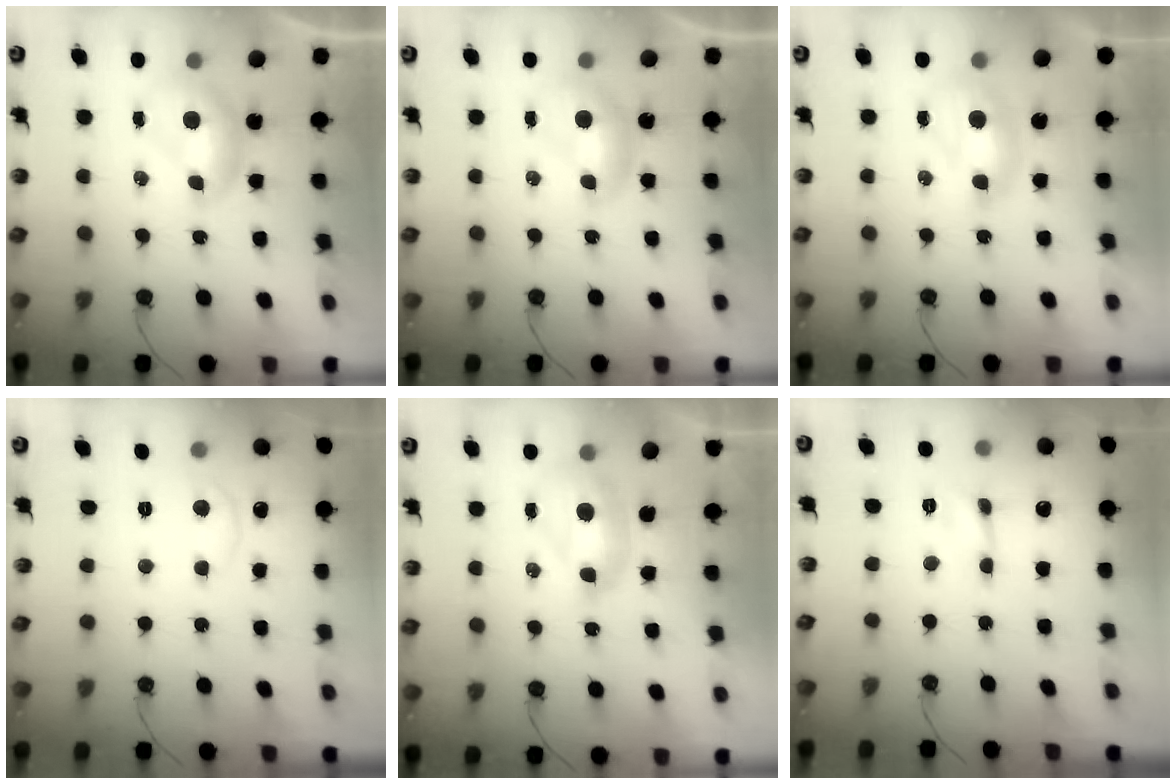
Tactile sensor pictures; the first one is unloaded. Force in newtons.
{"total": 0.0}
{"total": 1.5, "press": 1.4, "slide": 0.5}
{"total": 1.4, "press": 1.3, "slide": 0.5}
{"total": 2.7, "press": 2.6, "slide": 0.6}
{"total": 0.5, "press": 0.5, "slide": 0.3}